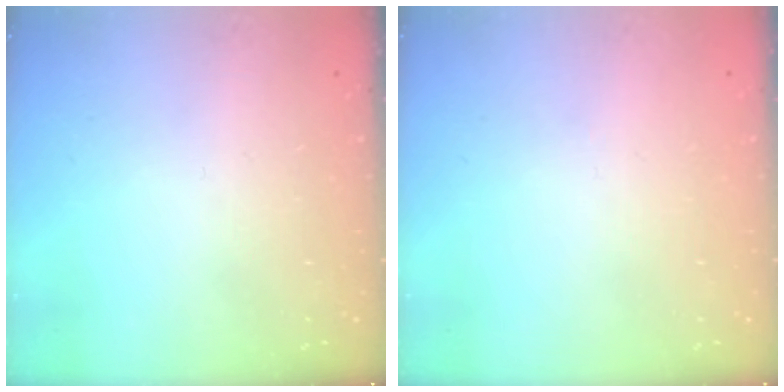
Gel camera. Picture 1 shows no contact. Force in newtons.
{"total": 0.0}